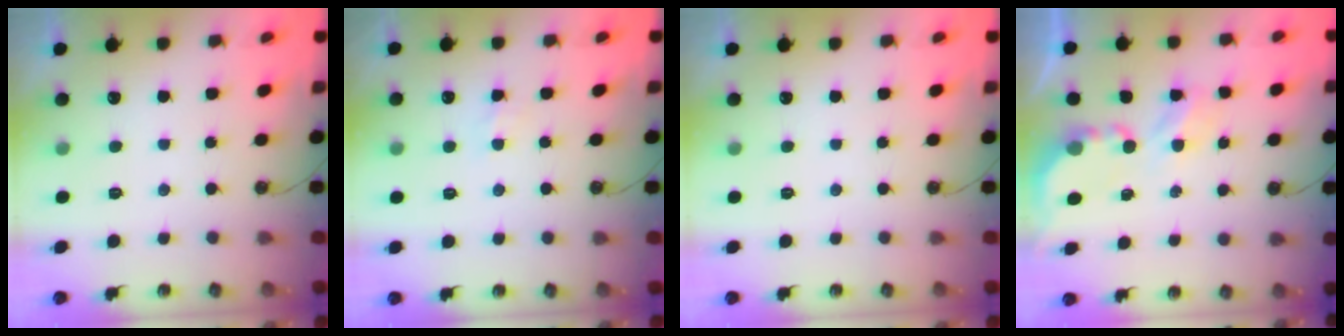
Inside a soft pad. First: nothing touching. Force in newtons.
{"total": 5.6, "press": 5.6, "slide": 0.6}
{"total": 0.0}
{"total": 4.0, "press": 4.0, "slide": 0.1}